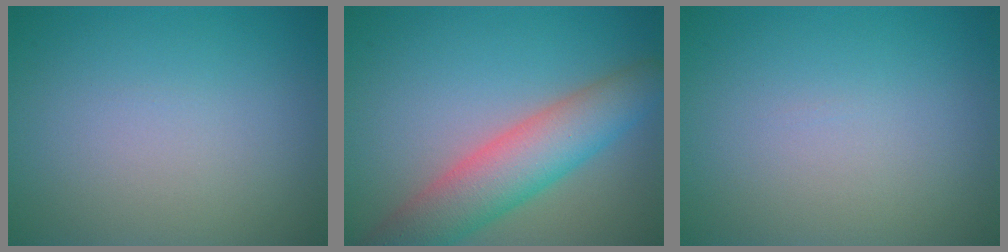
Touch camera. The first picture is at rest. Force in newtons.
{"total": 6.9, "press": 6.9, "slide": 0.3}
{"total": 0.0}